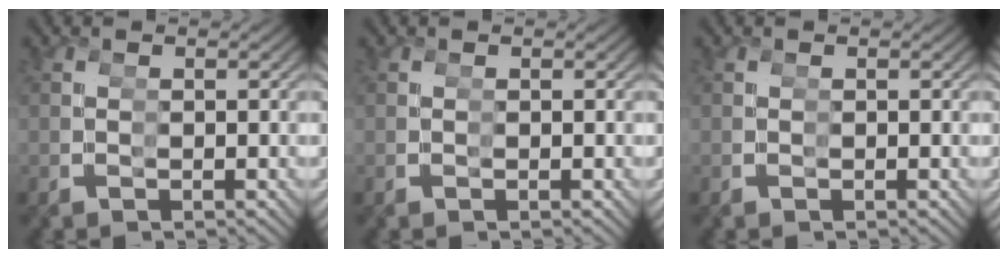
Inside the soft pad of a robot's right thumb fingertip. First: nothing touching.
{"total": 0.0}
{"total": 0.0}